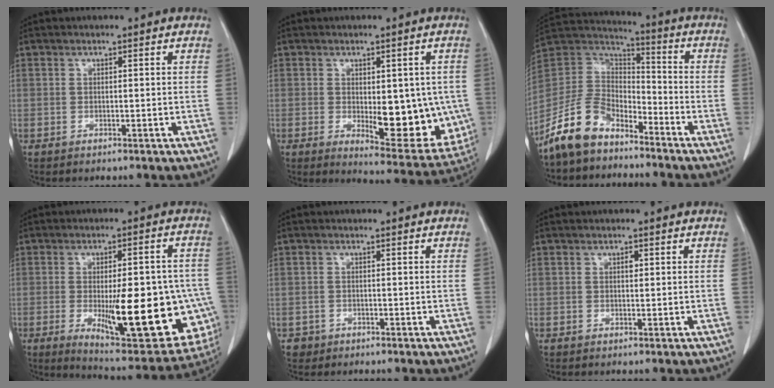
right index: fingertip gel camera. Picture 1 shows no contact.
{"total": 13.1, "force": [-1.4, 5.3, 11.9], "torque": [-0.139, -0.016, -0.002]}
{"total": 11.4, "force": [-8.7, 5.7, 4.7], "torque": [-0.107, 0.024, -0.178]}
{"total": 22.8, "force": [-5.1, 6.7, 21.2], "torque": [-0.228, -0.004, -0.044]}
{"total": 1.6, "force": [-1.0, 1.3, -0.2], "torque": [-0.001, 0.007, -0.019]}
{"total": 0.7, "force": [0.2, 0.4, 0.5], "torque": [-0.010, 0.000, 0.003]}